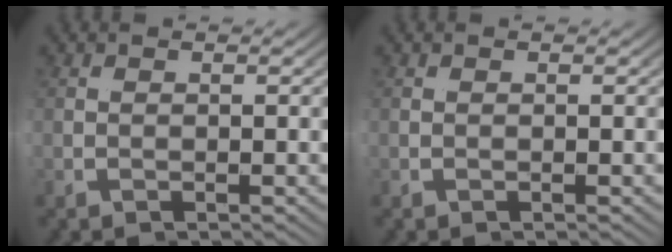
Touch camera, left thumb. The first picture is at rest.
{"total": 0.0}